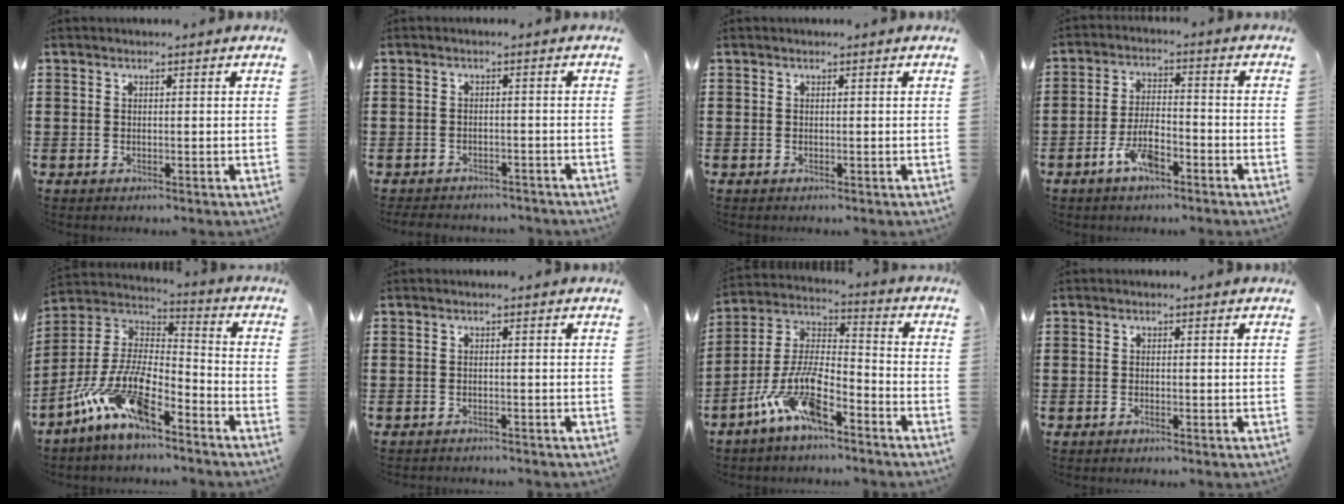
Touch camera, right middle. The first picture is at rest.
{"total": 2.8, "force": [-2.7, 0.6, -0.2], "torque": [-0.004, 0.000, -0.060]}
{"total": 0.0}
{"total": 6.4, "force": [-3.8, 2.2, 4.7], "torque": [-0.107, 0.004, -0.077]}
{"total": 12.7, "force": [-9.1, 3.5, 8.1], "torque": [-0.191, 0.007, -0.186]}
{"total": 1.0, "force": [-1.0, 0.1, -0.1], "torque": [-0.002, 0.003, -0.022]}
{"total": 11.1, "force": [-7.2, 3.3, 7.7], "torque": [-0.174, 0.002, -0.143]}
{"total": 0.6, "force": [-0.5, 0.2, 0.2], "torque": [-0.006, -0.002, -0.011]}